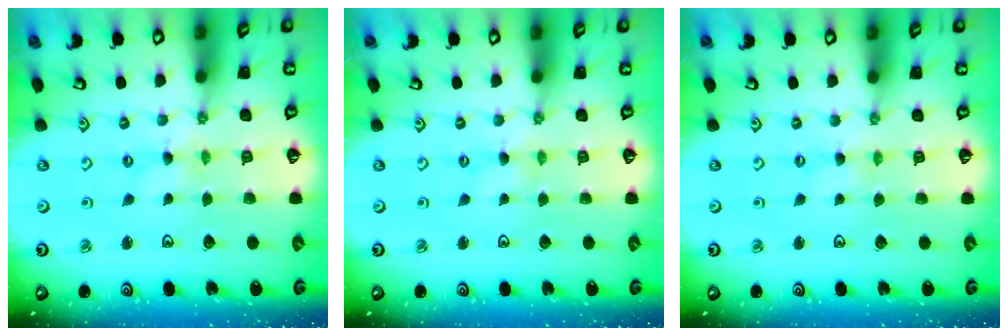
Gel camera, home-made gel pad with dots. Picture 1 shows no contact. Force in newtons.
{"total": 0.0}
{"total": 0.8, "press": 0.8, "slide": 0.1}